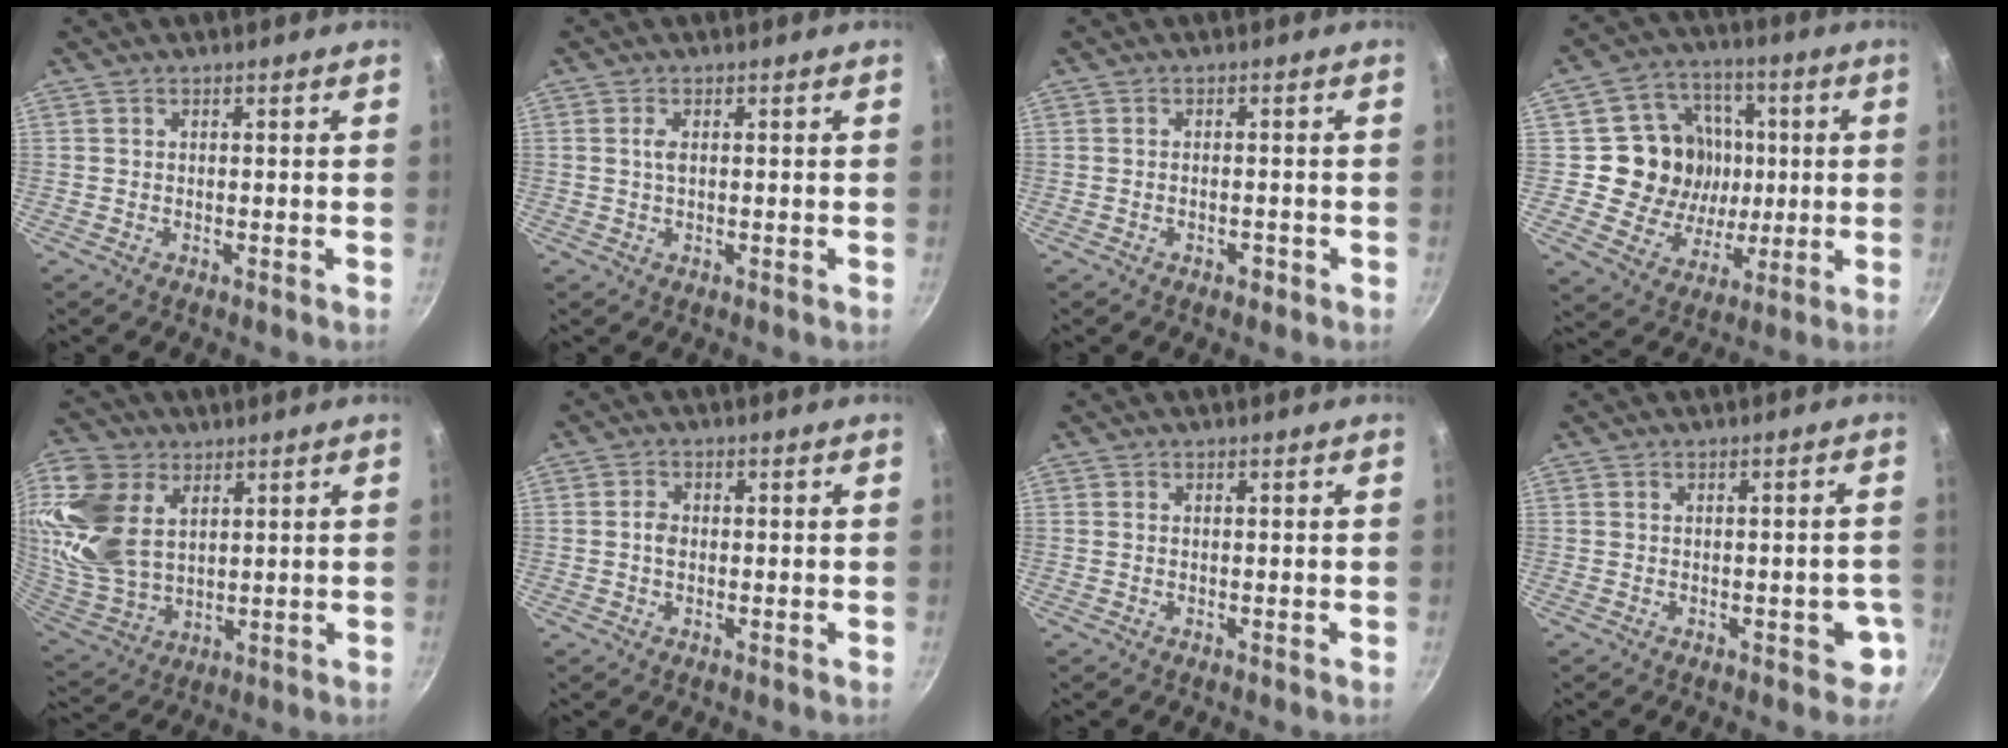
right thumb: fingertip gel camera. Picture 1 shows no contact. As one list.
[{"total": 1.6, "force": [0.3, 0.7, 1.4], "torque": [-0.027, 0.001, 0.006]}, {"total": 1.6, "force": [-0.9, 0.9, 1.0], "torque": [-0.015, 0.007, -0.011]}, {"total": 16.3, "force": [1.2, 14.8, 6.8], "torque": [-0.080, 0.010, 0.021]}, {"total": 18.5, "force": [6.4, 12.4, 12.3], "torque": [-0.250, -0.028, 0.131]}, {"total": 2.3, "force": [-0.1, 1.7, 1.5], "torque": [-0.020, 0.006, -0.004]}, {"total": 0.0}, {"total": 4.2, "force": [-1.5, 2.3, 3.2], "torque": [-0.007, 0.016, -0.018]}]